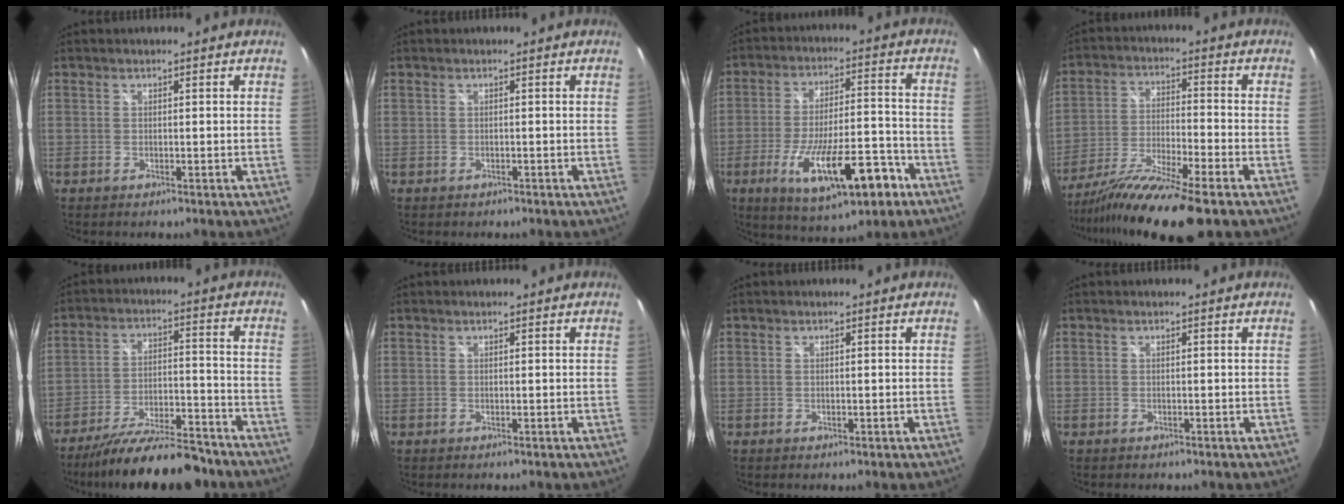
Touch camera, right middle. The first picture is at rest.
{"total": 0.7, "force": [-0.4, 0.6, 0.1], "torque": [-0.003, -0.003, -0.004]}
{"total": 17.4, "force": [-8.7, 5.6, 14.0], "torque": [-0.247, -0.017, -0.126]}
{"total": 15.8, "force": [-12.4, 0.2, 9.8], "torque": [-0.195, -0.045, -0.220]}
{"total": 18.5, "force": [-15.7, 3.7, 9.0], "torque": [-0.164, -0.025, -0.236]}
{"total": 0.0}
{"total": 0.0}
{"total": 0.0}